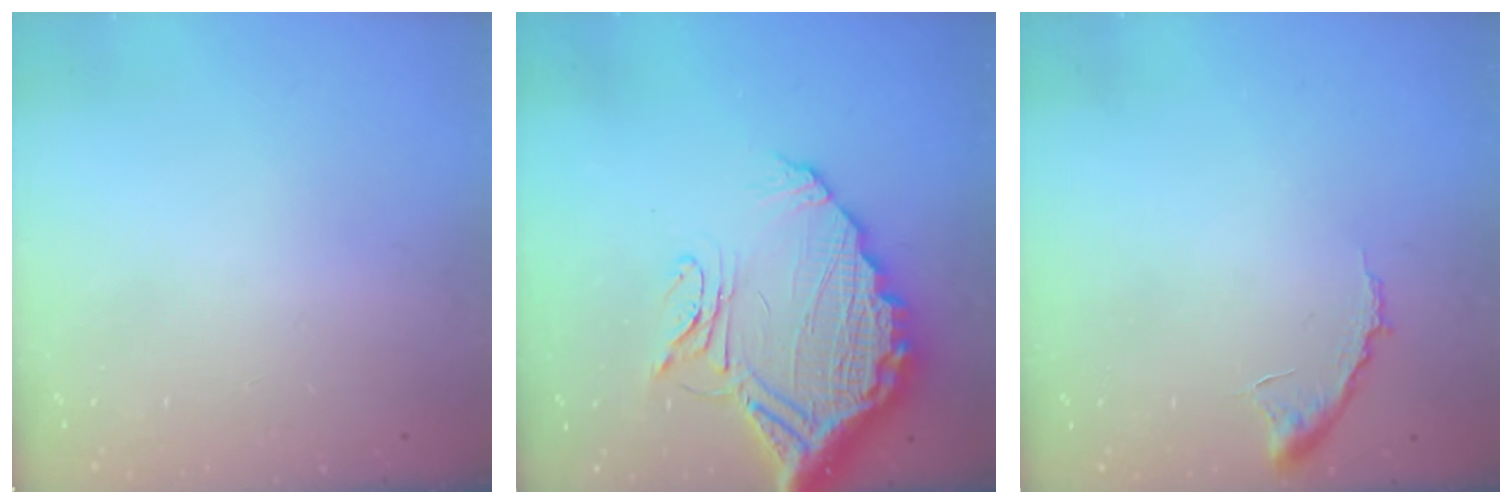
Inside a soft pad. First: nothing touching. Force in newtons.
{"total": 17.9, "press": 17.8, "slide": 1.5}
{"total": 6.9, "press": 6.9, "slide": 0.6}